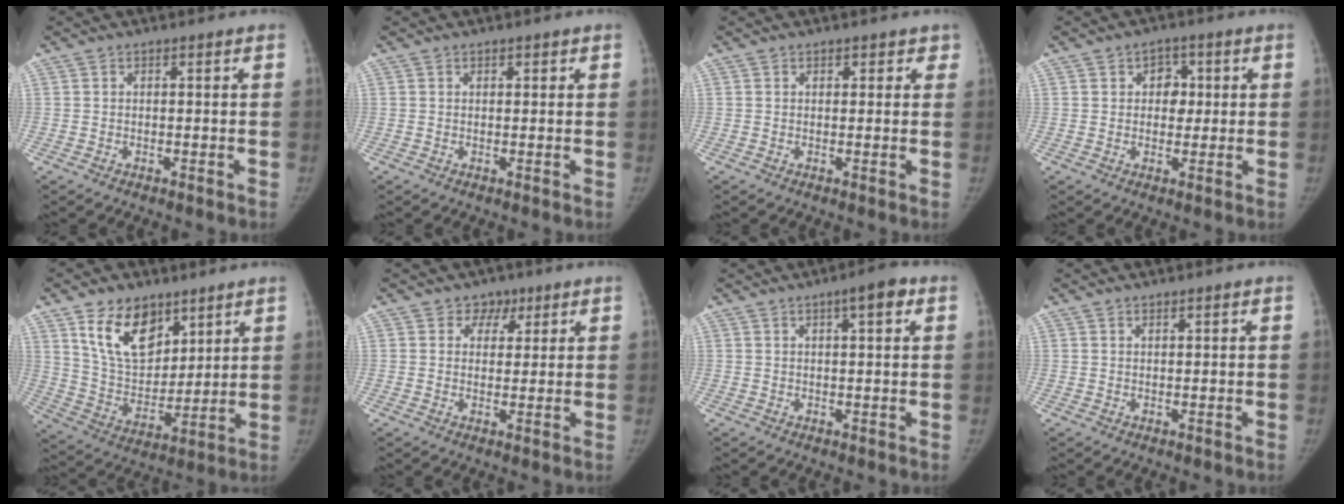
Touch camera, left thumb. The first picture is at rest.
{"total": 0.9, "force": [0.6, 0.5, 0.4], "torque": [0.002, -0.003, 0.005]}
{"total": 2.0, "force": [1.3, 1.4, 0.5], "torque": [0.025, -0.004, 0.009]}
{"total": 4.5, "force": [0.9, 3.6, 2.5], "torque": [-0.002, 0.002, 0.008]}
{"total": 14.6, "force": [8.5, 9.0, 7.8], "torque": [-0.095, -0.052, 0.166]}
{"total": 3.8, "force": [2.1, 3.1, 0.7], "torque": [0.021, -0.006, 0.026]}
{"total": 4.3, "force": [2.0, 1.1, 3.7], "torque": [-0.046, 0.000, 0.024]}
{"total": 0.5, "force": [0.5, 0.1, 0.2], "torque": [0.000, -0.002, 0.009]}